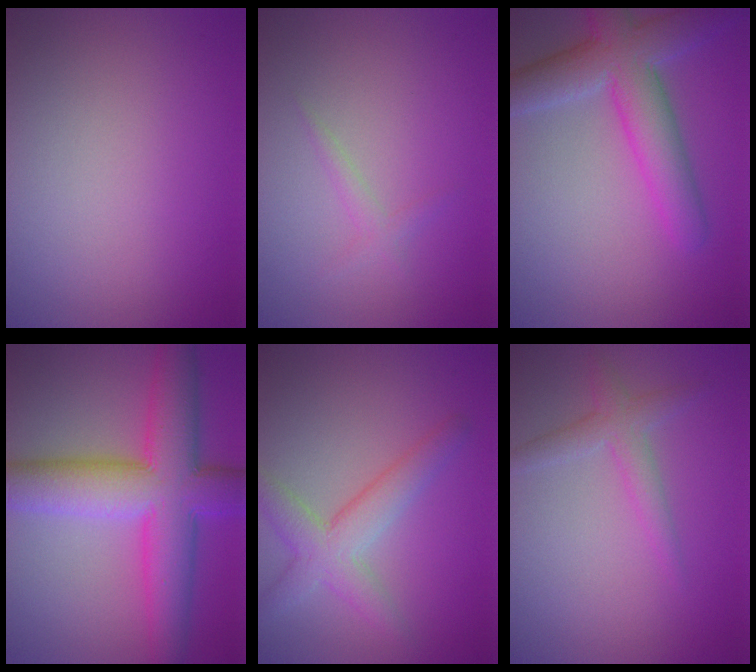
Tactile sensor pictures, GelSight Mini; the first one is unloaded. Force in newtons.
{"total": 1.1, "press": 1.1, "slide": 0.0}
{"total": 6.7, "press": 6.7, "slide": 0.5}
{"total": 10.6, "press": 10.6, "slide": 0.2}
{"total": 4.0, "press": 4.0, "slide": 0.1}
{"total": 2.2, "press": 2.2, "slide": 0.1}